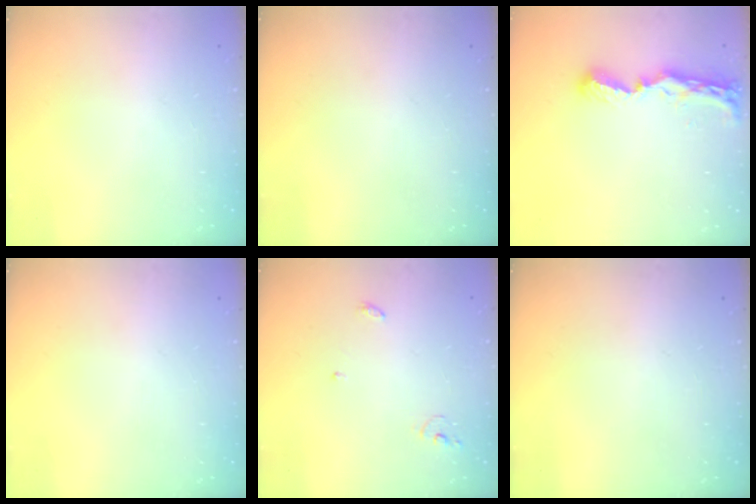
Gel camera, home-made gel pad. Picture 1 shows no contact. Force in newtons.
{"total": 0.0}
{"total": 8.8, "press": 8.8, "slide": 0.3}
{"total": 0.0}
{"total": 3.8, "press": 3.8, "slide": 0.4}
{"total": 0.0}